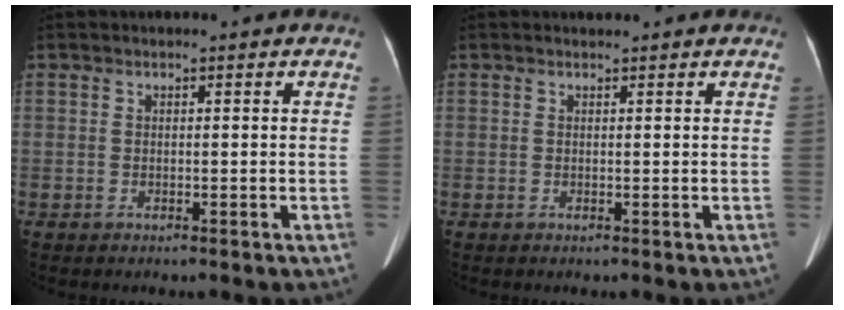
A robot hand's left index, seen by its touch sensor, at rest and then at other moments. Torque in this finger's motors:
{"motor_torque": [0.31, -0.43, 0.01, 0.00]}